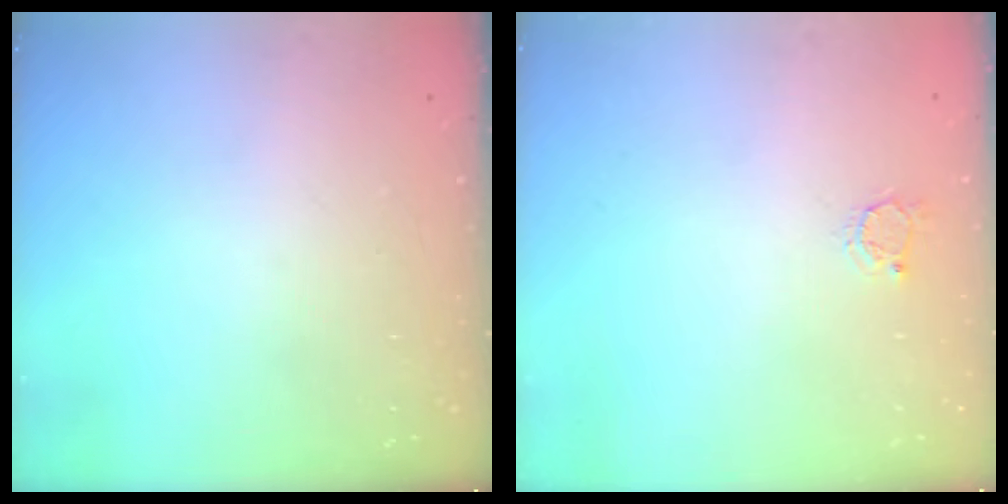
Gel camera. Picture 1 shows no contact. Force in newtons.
{"total": 3.0, "press": 3.0, "slide": 0.4}